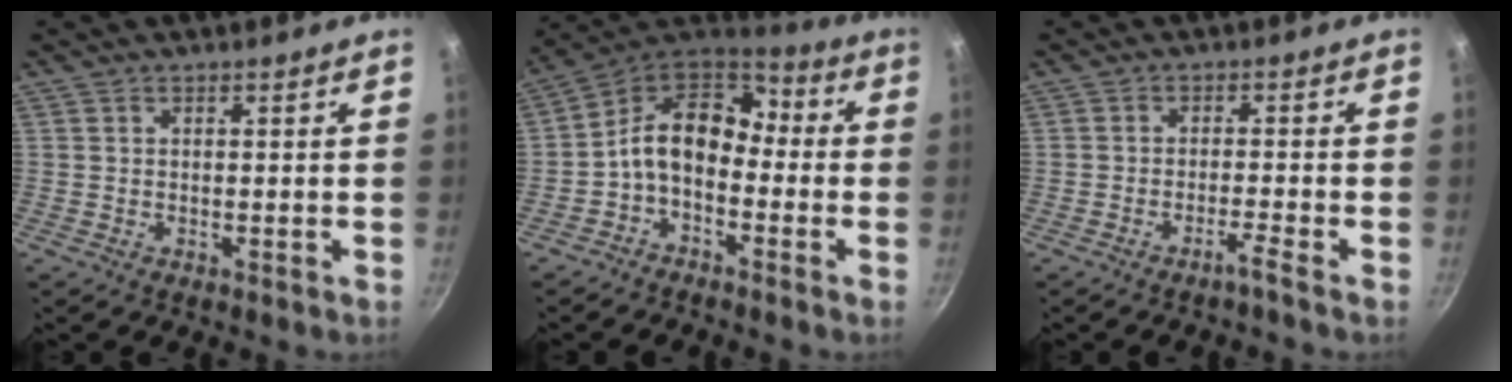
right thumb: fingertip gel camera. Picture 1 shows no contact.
{"total": 12.7, "force": [-2.2, 8.8, 8.9], "torque": [-0.136, 0.058, -0.064]}
{"total": 2.3, "force": [-1.8, -0.6, 1.4], "torque": [-0.035, 0.016, -0.029]}